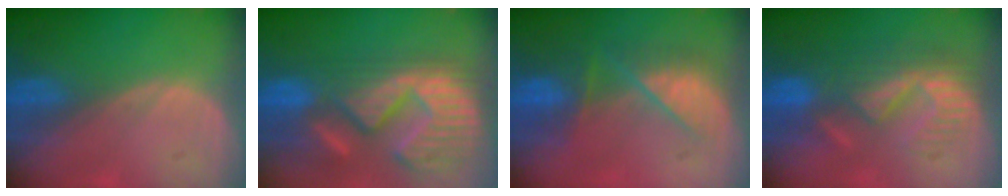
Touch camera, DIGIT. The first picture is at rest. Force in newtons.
{"total": 15.3, "press": 12.6, "slide": 8.7}
{"total": 7.5, "press": 7.1, "slide": 2.5}
{"total": 8.7, "press": 8.2, "slide": 2.8}